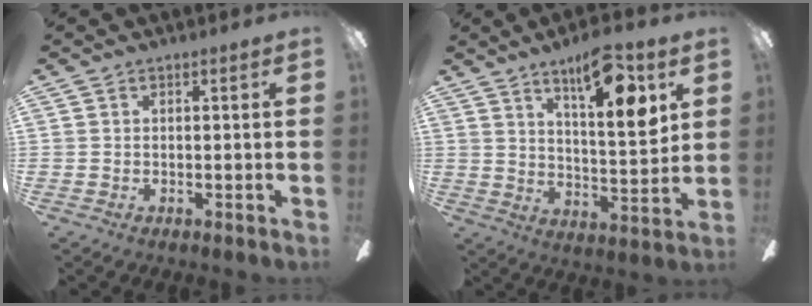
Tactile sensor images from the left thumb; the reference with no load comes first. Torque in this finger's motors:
{"motor_torque": [0.43, 0.04, 0.06, -0.08, 0.15]}